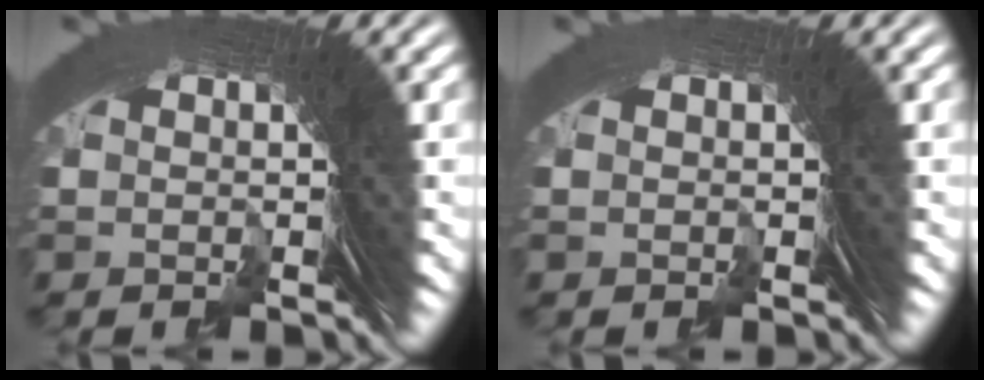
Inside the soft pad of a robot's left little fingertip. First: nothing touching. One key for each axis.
{"total": 0.0}